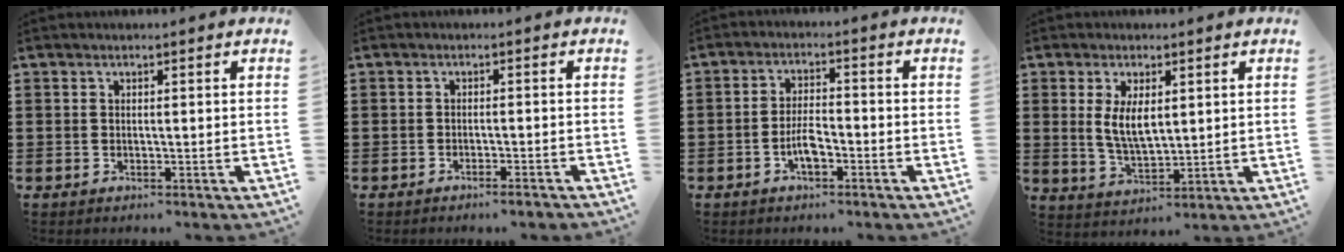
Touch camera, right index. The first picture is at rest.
{"total": 1.5, "force": [-1.3, -0.2, 0.8], "torque": [-0.015, -0.004, -0.023]}
{"total": 4.3, "force": [-1.8, 1.6, 3.6], "torque": [-0.077, 0.003, -0.037]}
{"total": 5.5, "force": [1.1, 2.4, 4.8], "torque": [-0.091, 0.000, 0.018]}